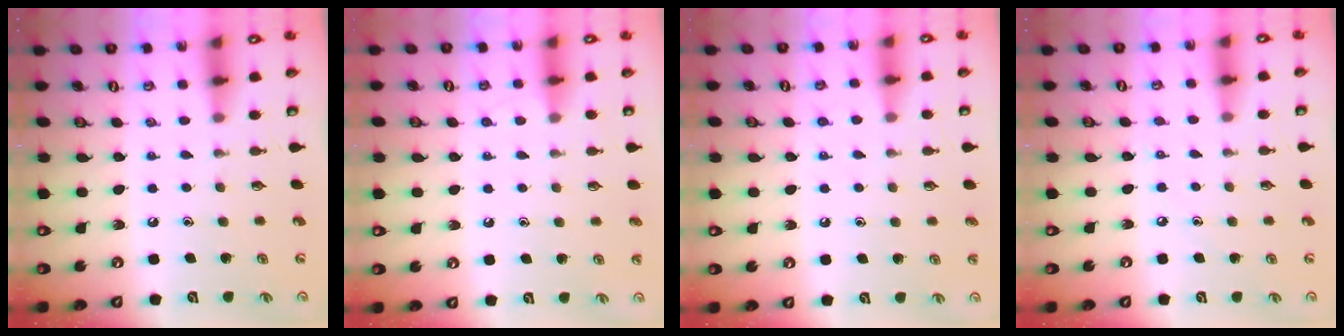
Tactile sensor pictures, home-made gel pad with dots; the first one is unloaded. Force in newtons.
{"total": 2.4, "press": 2.4, "slide": 0.3}
{"total": 5.0, "press": 5.0, "slide": 0.5}
{"total": 2.3, "press": 2.3, "slide": 0.3}